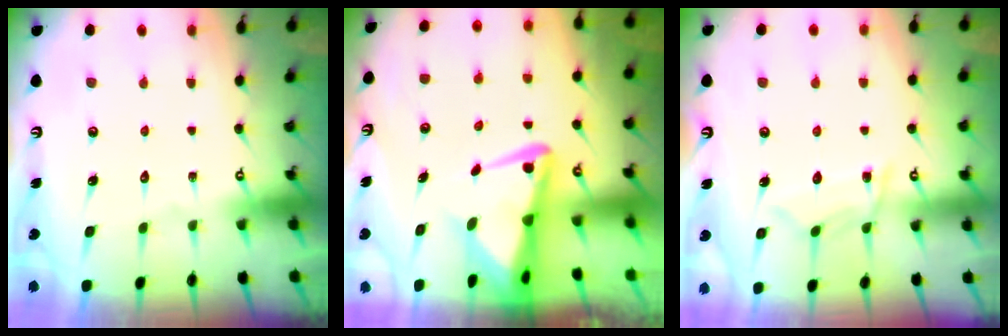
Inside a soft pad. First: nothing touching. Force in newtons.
{"total": 5.1, "press": 5.0, "slide": 0.8}
{"total": 8.6, "press": 8.6, "slide": 0.9}